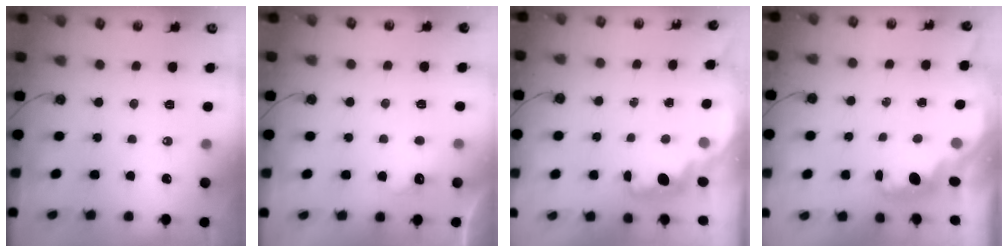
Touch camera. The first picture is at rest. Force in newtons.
{"total": 5.7, "press": 5.5, "slide": 1.2}
{"total": 1.6, "press": 1.5, "slide": 0.6}
{"total": 1.4, "press": 1.2, "slide": 0.6}